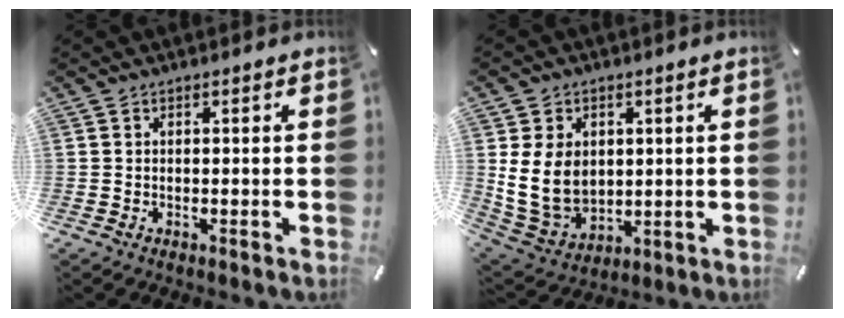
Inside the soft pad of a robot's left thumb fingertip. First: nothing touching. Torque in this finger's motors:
{"motor_torque": [0.52, 0.51, 1.36, -0.16, 0.35]}